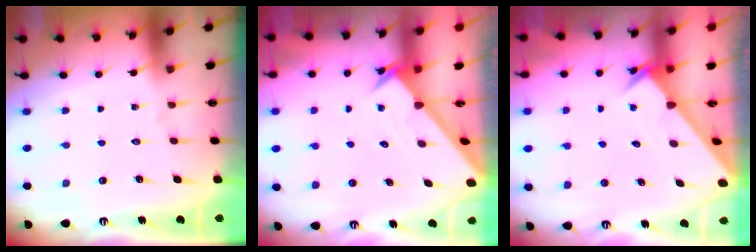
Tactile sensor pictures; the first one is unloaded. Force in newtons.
{"total": 2.0, "press": 2.0, "slide": 0.1}
{"total": 2.5, "press": 2.5, "slide": 0.2}